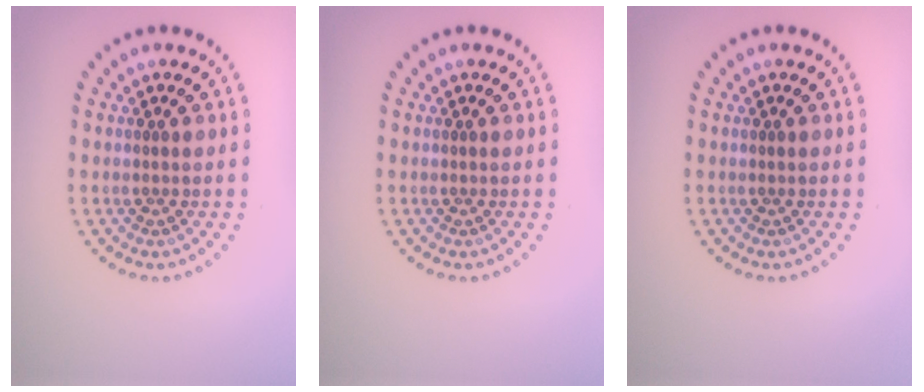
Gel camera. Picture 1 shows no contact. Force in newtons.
{"total": 0.0}
{"total": 0.0}